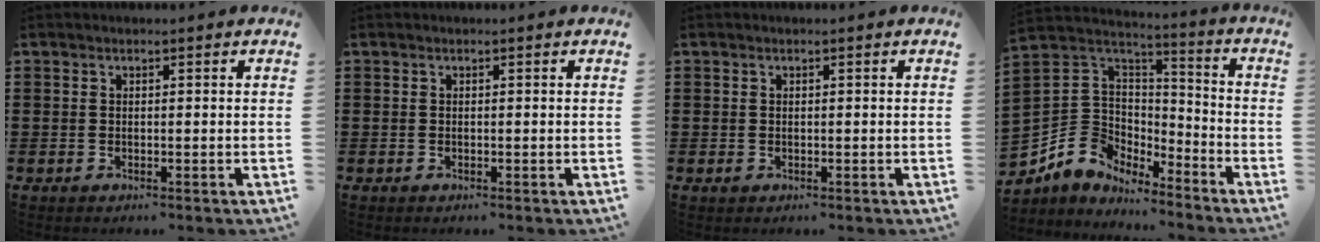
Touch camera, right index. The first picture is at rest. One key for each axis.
{"total": 0.0}
{"total": 0.5, "fx": -0.1, "fy": 0.4, "fz": 0.2, "tx": -0.005, "ty": 0.003, "tz": -0.002}
{"total": 7.6, "fx": -2.9, "fy": 6.9, "fz": 0.9, "tx": -0.064, "ty": -0.001, "tz": -0.056}